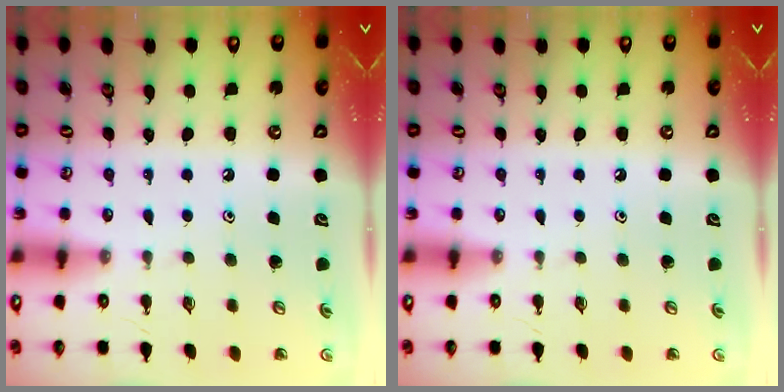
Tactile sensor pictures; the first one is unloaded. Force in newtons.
{"total": 0.0}